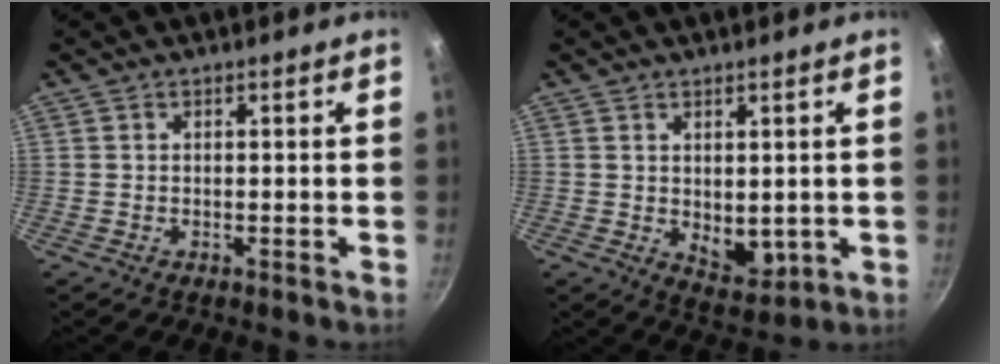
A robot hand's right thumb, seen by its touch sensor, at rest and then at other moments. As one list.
[{"total": 5.8, "force": [0.4, 3.6, 4.6], "torque": [-0.050, -0.019, 0.018]}]